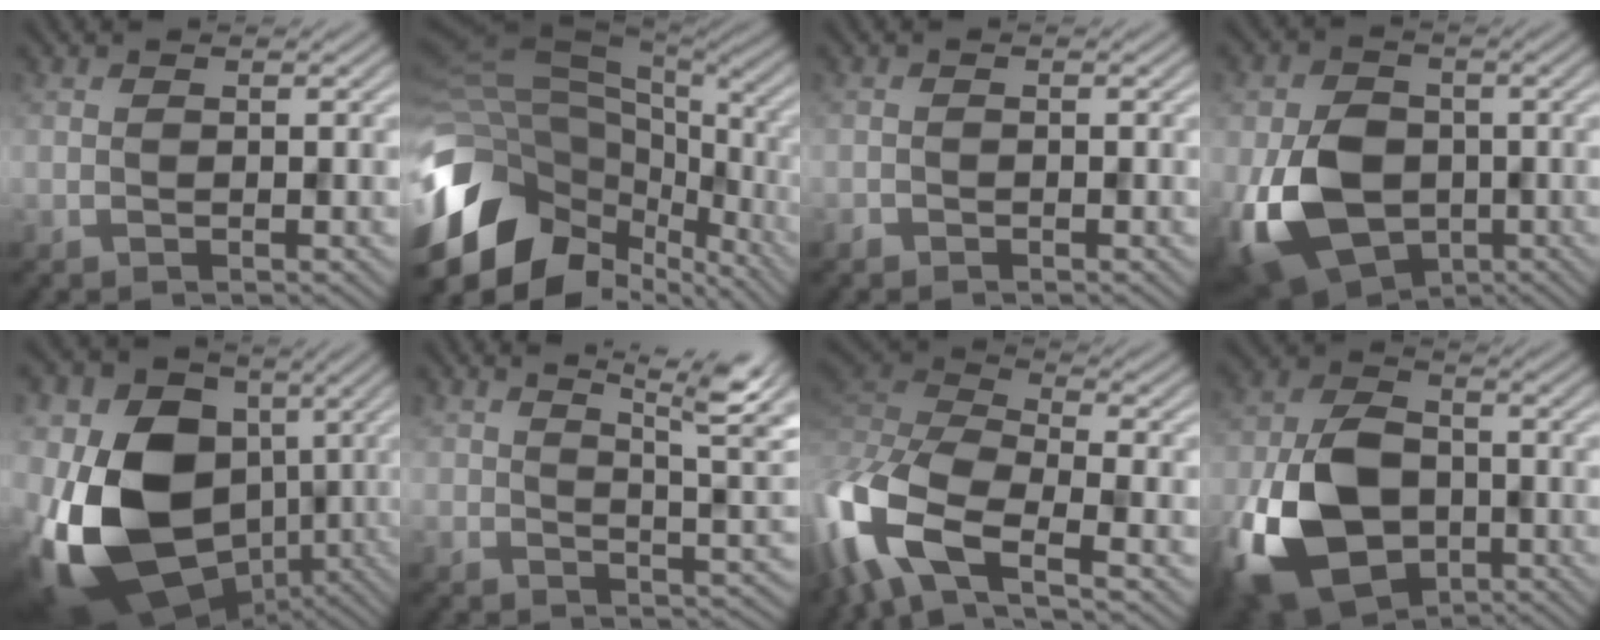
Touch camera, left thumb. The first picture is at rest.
{"total": 16.3, "force": [-5.7, 10.1, 11.5], "torque": [-0.273, -0.015, -0.092]}
{"total": 0.6, "force": [-0.5, 0.2, 0.0], "torque": [-0.001, -0.002, -0.010]}
{"total": 12.8, "force": [-3.4, 9.2, 8.2], "torque": [-0.189, -0.033, -0.063]}
{"total": 20.2, "force": [-2.8, 14.5, 13.7], "torque": [-0.294, -0.026, -0.032]}
{"total": 9.9, "force": [6.3, 2.6, 7.2], "torque": [-0.122, 0.008, 0.096]}
{"total": 13.7, "force": [-5.7, 6.1, 10.9], "torque": [-0.275, -0.004, -0.124]}
{"total": 14.8, "force": [-5.4, 9.6, 9.8], "torque": [-0.239, -0.030, -0.113]}